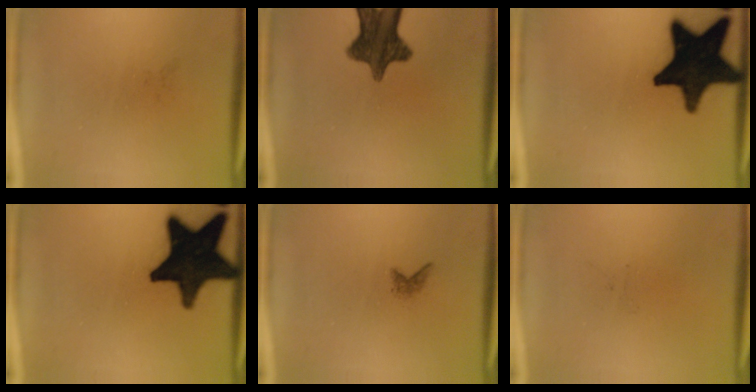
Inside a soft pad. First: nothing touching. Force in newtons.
{"total": 10.9}
{"total": 19.8}
{"total": 19.3}
{"total": 0.8}
{"total": 0.0}